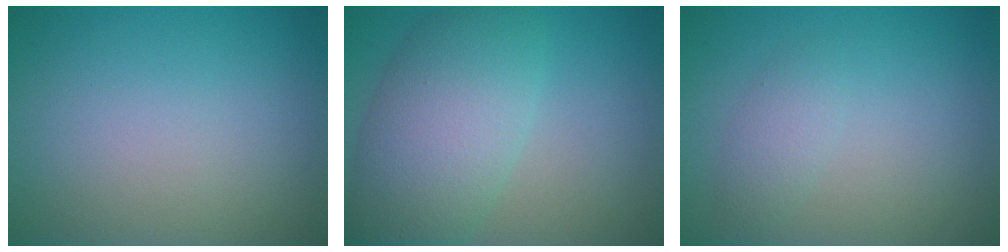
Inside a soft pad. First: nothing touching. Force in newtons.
{"total": 7.8, "press": 7.8, "slide": 0.1}
{"total": 1.6, "press": 1.6, "slide": 0.1}